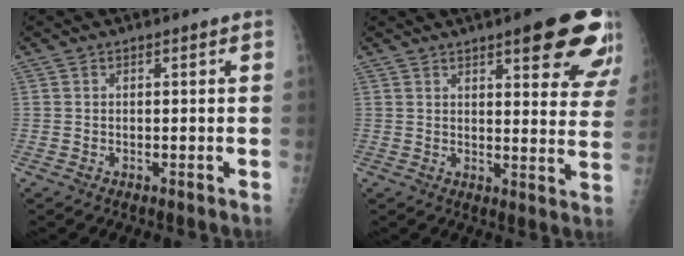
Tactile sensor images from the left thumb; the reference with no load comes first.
{"total": 16.7, "force": [9.8, 4.5, 12.8], "torque": [-0.128, -0.040, 0.114]}